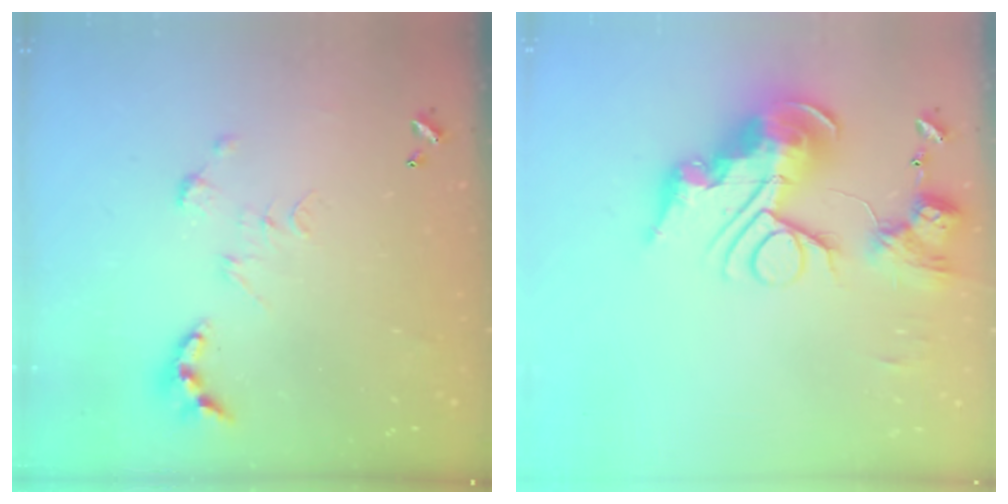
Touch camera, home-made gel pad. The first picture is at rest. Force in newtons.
{"total": 0.7, "press": 0.7, "slide": 0.0}